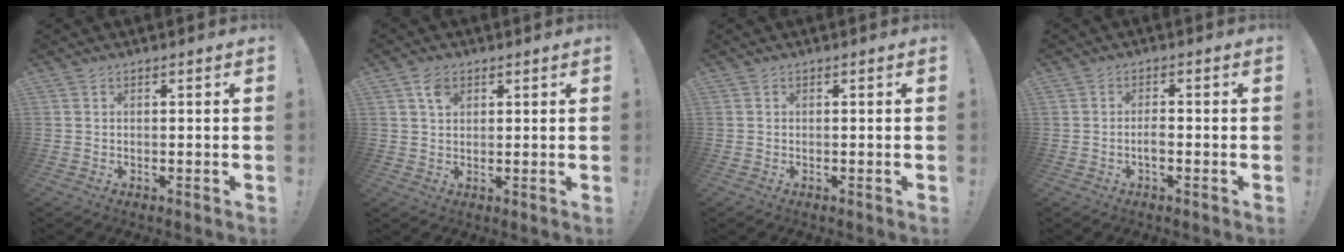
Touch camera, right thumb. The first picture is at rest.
{"total": 4.1, "force": [2.1, 2.7, 2.1], "torque": [-0.025, -0.004, 0.035]}
{"total": 0.0}
{"total": 2.5, "force": [-1.0, 1.4, 1.8], "torque": [-0.024, 0.001, -0.019]}